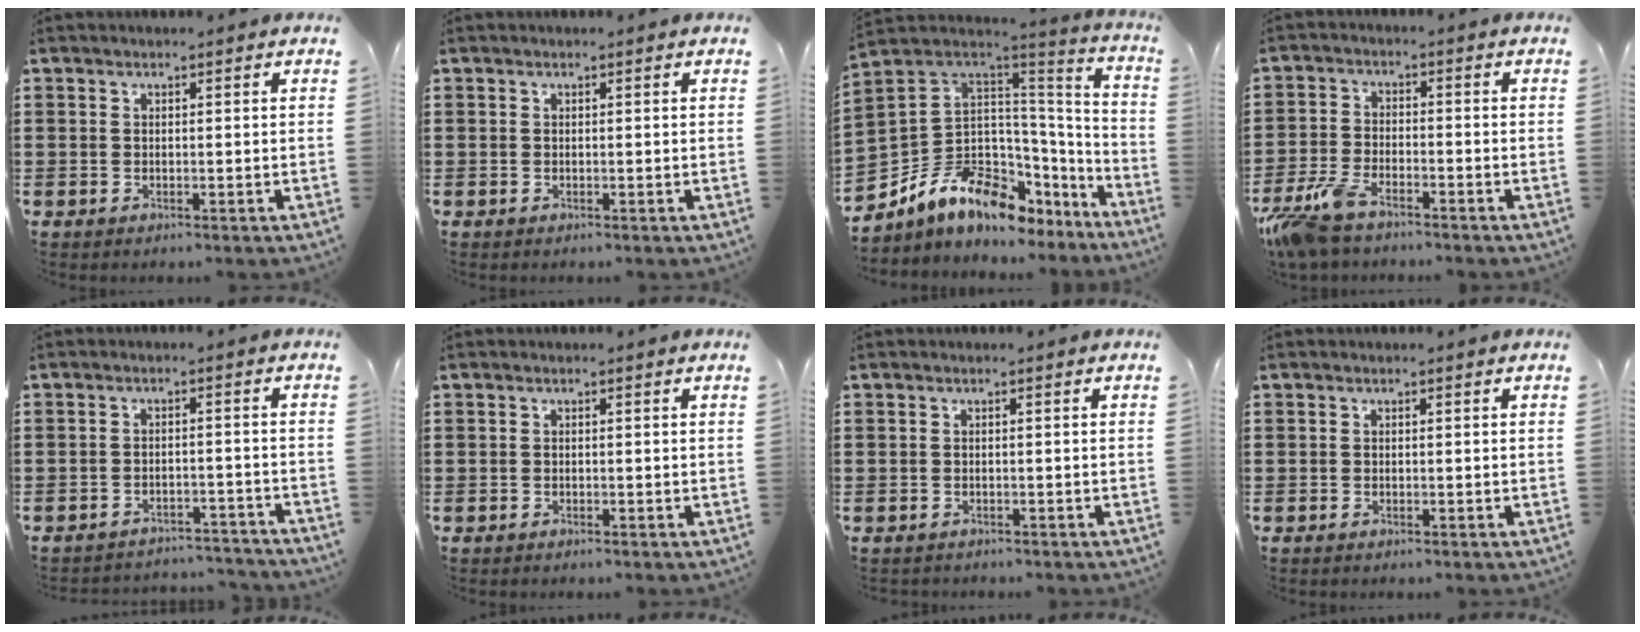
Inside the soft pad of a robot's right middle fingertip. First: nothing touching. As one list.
[{"total": 0.0}, {"total": 11.0, "force": [-6.1, 7.6, 5.1], "torque": [-0.134, -0.001, -0.113]}, {"total": 6.6, "force": [-5.3, 1.7, 3.6], "torque": [-0.105, -0.010, -0.109]}, {"total": 3.0, "force": [-3.0, 0.2, 0.2], "torque": [-0.008, 0.003, -0.065]}, {"total": 0.0}, {"total": 0.6, "force": [-0.5, 0.1, -0.1], "torque": [0.002, 0.003, -0.013]}, {"total": 0.0}]